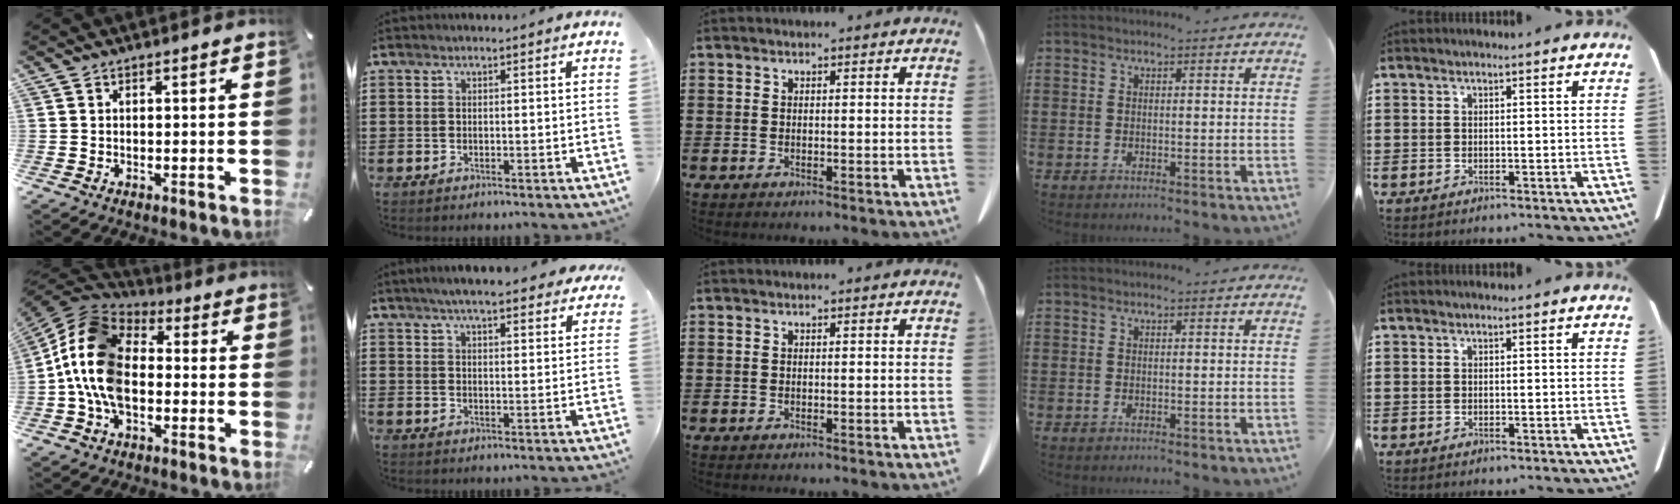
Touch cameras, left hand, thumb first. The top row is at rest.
{"thumb": {"total": 15.8, "force": [-2.7, 10.8, 11.2], "torque": [-0.256, 0.014, -0.058]}, "index": {"total": 5.8, "force": [5.2, 0.7, 2.4], "torque": [-0.063, -0.009, 0.095]}}